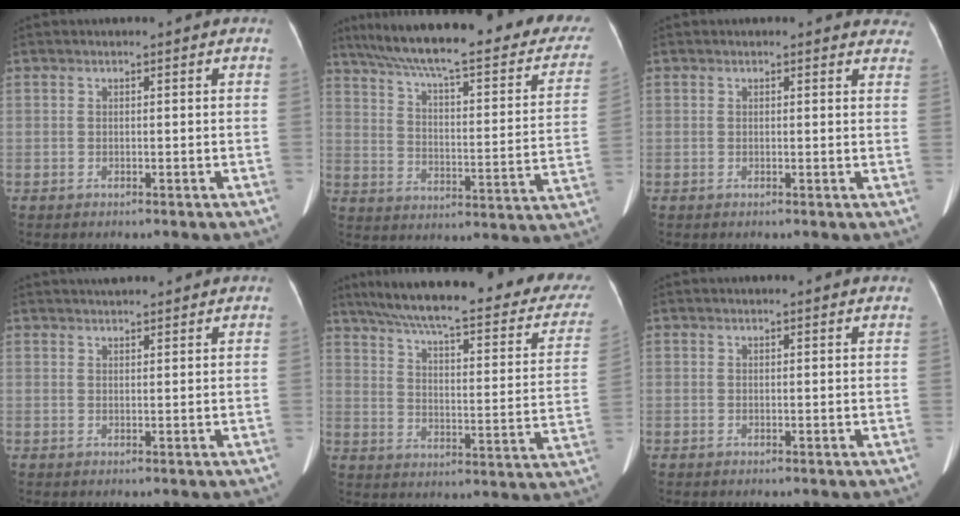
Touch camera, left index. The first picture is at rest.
{"total": 33.1, "force": [26.4, 6.4, 18.9], "torque": [-0.273, -0.015, 0.337]}
{"total": 5.1, "force": [4.7, 1.8, 0.7], "torque": [0.021, -0.011, 0.020]}
{"total": 6.2, "force": [5.6, 1.0, 2.4], "torque": [-0.033, 0.035, 0.077]}
{"total": 32.5, "force": [26.4, 6.2, 18.0], "torque": [-0.255, -0.027, 0.326]}
{"total": 3.3, "force": [3.1, 0.4, 1.2], "torque": [-0.016, 0.011, 0.024]}